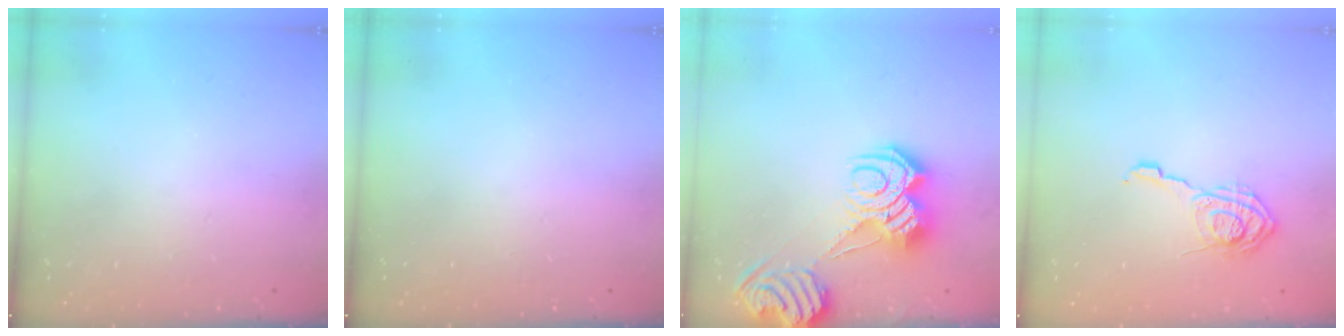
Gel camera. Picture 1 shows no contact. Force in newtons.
{"total": 0.0}
{"total": 11.8, "press": 11.7, "slide": 0.8}
{"total": 10.3, "press": 10.3, "slide": 0.3}